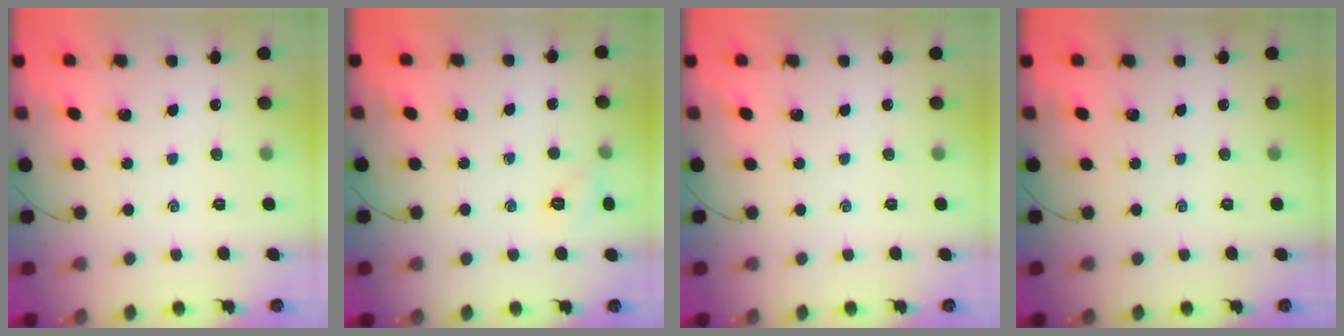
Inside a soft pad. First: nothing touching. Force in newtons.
{"total": 5.6, "press": 5.4, "slide": 1.5}
{"total": 0.0}
{"total": 0.0}